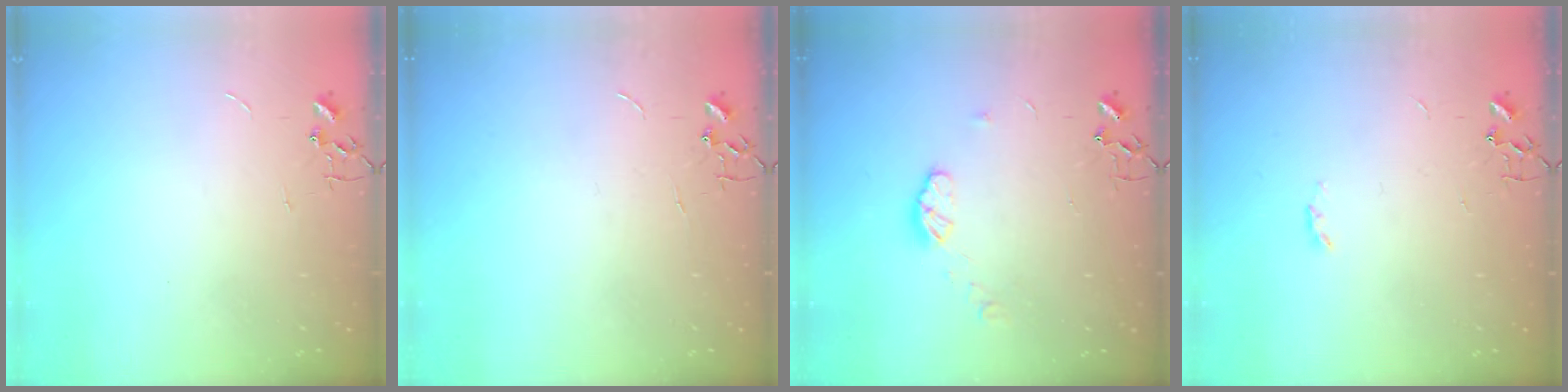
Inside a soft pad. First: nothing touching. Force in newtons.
{"total": 0.0}
{"total": 6.9, "press": 6.9, "slide": 0.5}
{"total": 2.5, "press": 2.4, "slide": 0.4}